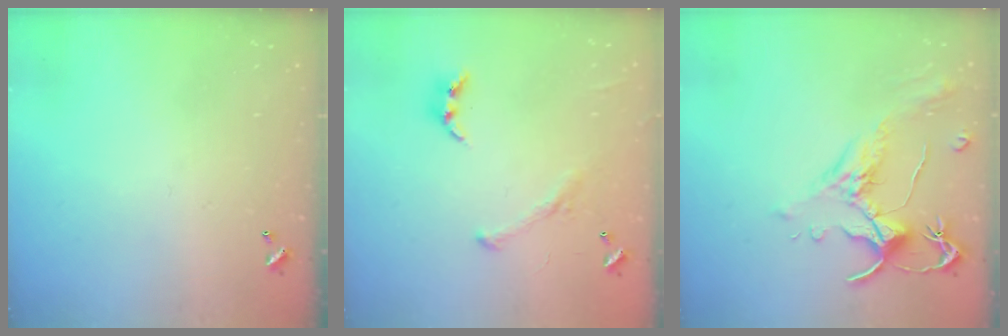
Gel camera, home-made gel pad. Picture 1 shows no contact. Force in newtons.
{"total": 1.6, "press": 1.4, "slide": 0.8}
{"total": 1.8, "press": 1.2, "slide": 1.3}